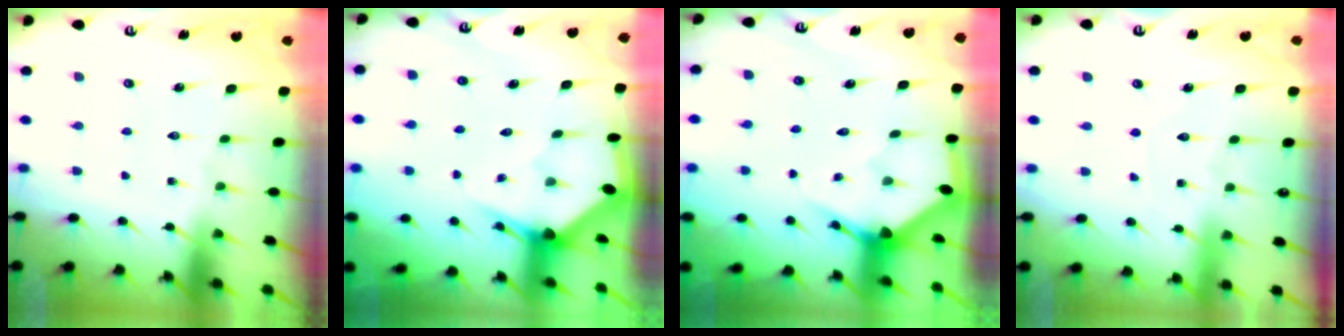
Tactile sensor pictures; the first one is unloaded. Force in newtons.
{"total": 2.8, "press": 2.8, "slide": 0.1}
{"total": 3.5, "press": 3.5, "slide": 0.1}
{"total": 2.5, "press": 2.5, "slide": 0.2}